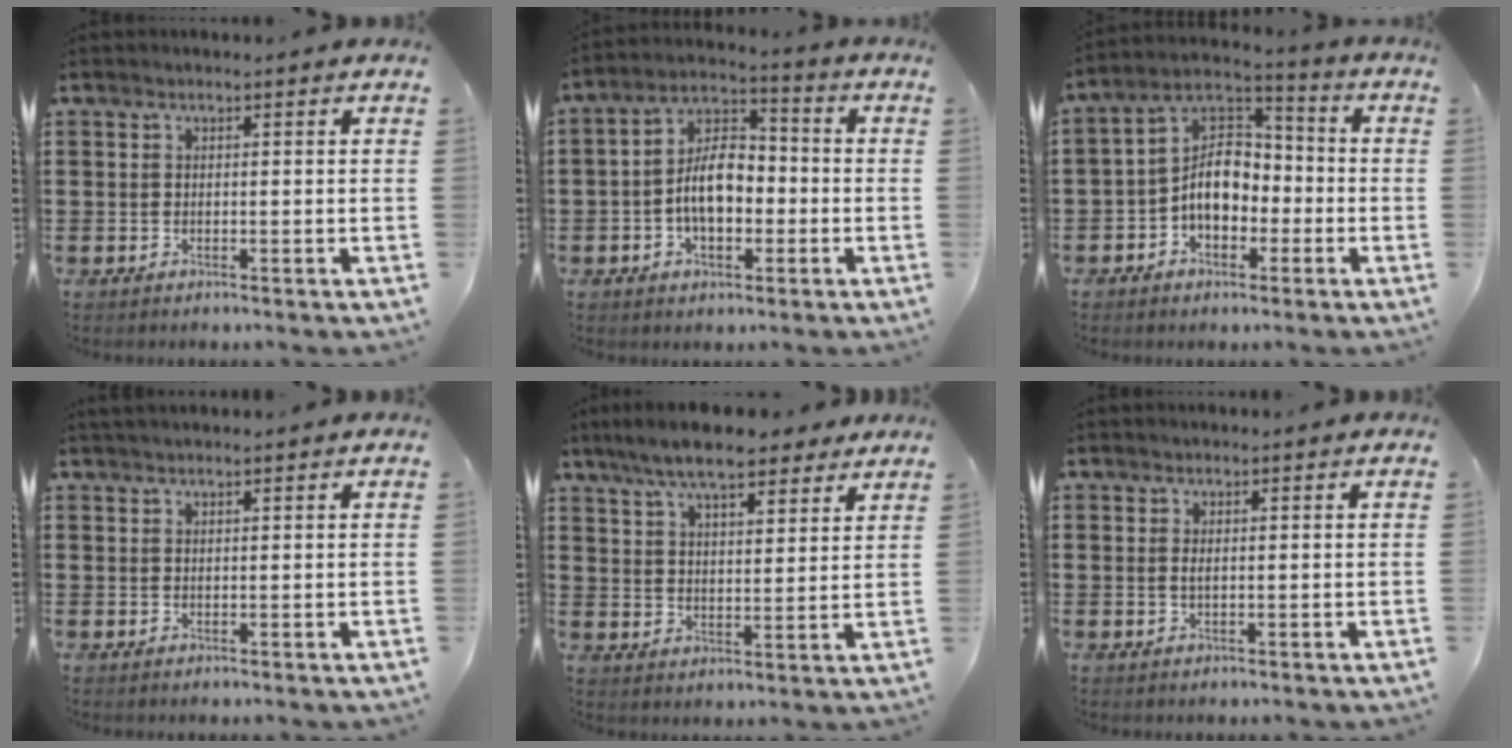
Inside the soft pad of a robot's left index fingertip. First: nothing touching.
{"total": 8.6, "force": [-1.7, 4.8, 6.9], "torque": [-0.136, 0.008, -0.037]}
{"total": 7.6, "force": [-2.3, 5.2, 5.0], "torque": [-0.118, 0.010, -0.052]}
{"total": 1.0, "force": [0.9, 0.0, 0.3], "torque": [-0.007, 0.001, 0.018]}
{"total": 8.8, "force": [7.4, 2.0, 4.3], "torque": [-0.107, -0.009, 0.136]}
{"total": 0.9, "force": [0.3, 0.2, 0.9], "torque": [-0.020, 0.001, 0.005]}